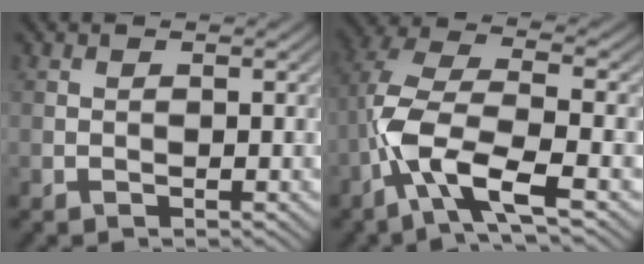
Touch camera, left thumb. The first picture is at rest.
{"total": 9.9, "force": [-4.0, 3.4, 8.3], "torque": [-0.184, 0.000, -0.091]}